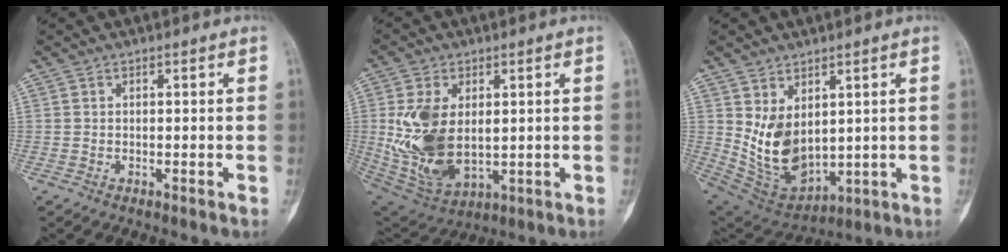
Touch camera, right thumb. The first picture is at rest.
{"total": 15.8, "force": [1.3, 9.6, 12.5], "torque": [-0.238, -0.013, 0.046]}
{"total": 11.7, "force": [2.3, 7.5, 8.7], "torque": [-0.134, -0.024, 0.075]}